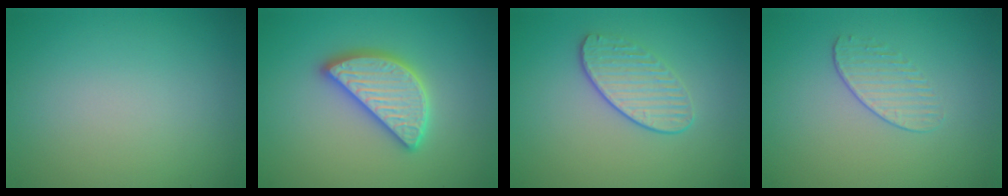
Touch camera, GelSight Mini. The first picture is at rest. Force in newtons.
{"total": 4.7, "press": 4.7, "slide": 0.4}
{"total": 2.2, "press": 1.8, "slide": 1.2}
{"total": 1.3, "press": 0.7, "slide": 1.1}